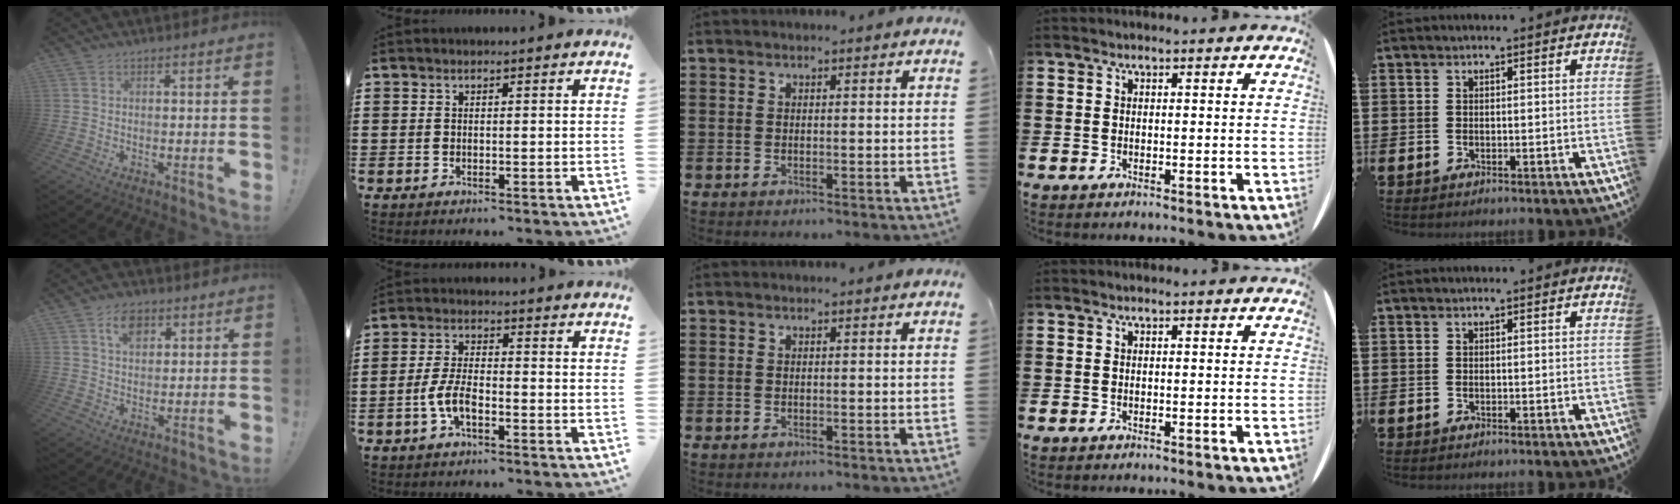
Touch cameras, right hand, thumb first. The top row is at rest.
{"thumb": {"total": 6.7, "force": [3.2, 4.4, 3.9], "torque": [-0.062, 0.001, 0.057]}, "index": {"total": 5.3, "force": [-2.2, 2.1, 4.4], "torque": [-0.109, -0.005, -0.048]}}